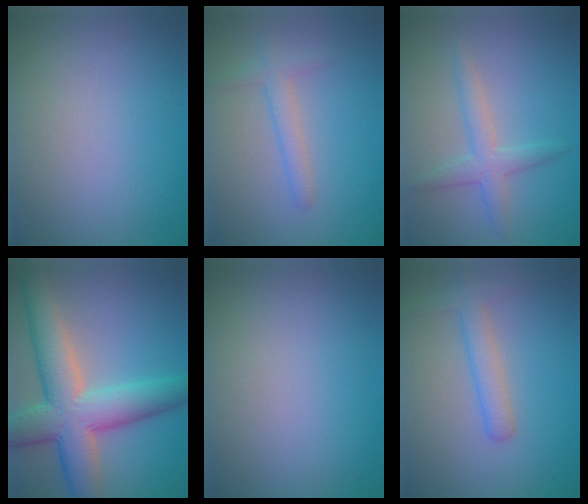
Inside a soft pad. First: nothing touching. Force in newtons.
{"total": 2.0, "press": 2.0, "slide": 0.1}
{"total": 2.7, "press": 2.7, "slide": 0.0}
{"total": 9.2, "press": 9.2, "slide": 0.4}
{"total": 0.0}
{"total": 2.7, "press": 2.7, "slide": 0.1}